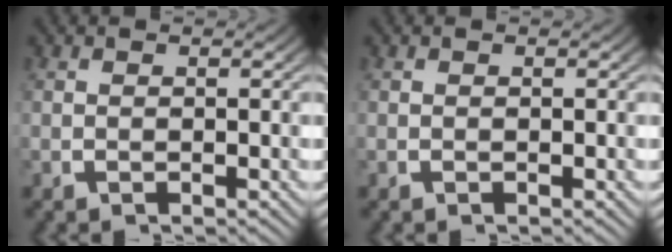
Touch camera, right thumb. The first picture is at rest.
{"total": 0.0}